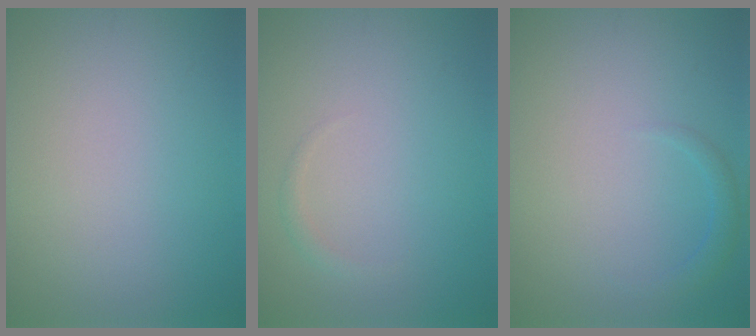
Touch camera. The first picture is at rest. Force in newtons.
{"total": 0.7, "press": 0.7, "slide": 0.0}
{"total": 1.2, "press": 1.1, "slide": 0.2}